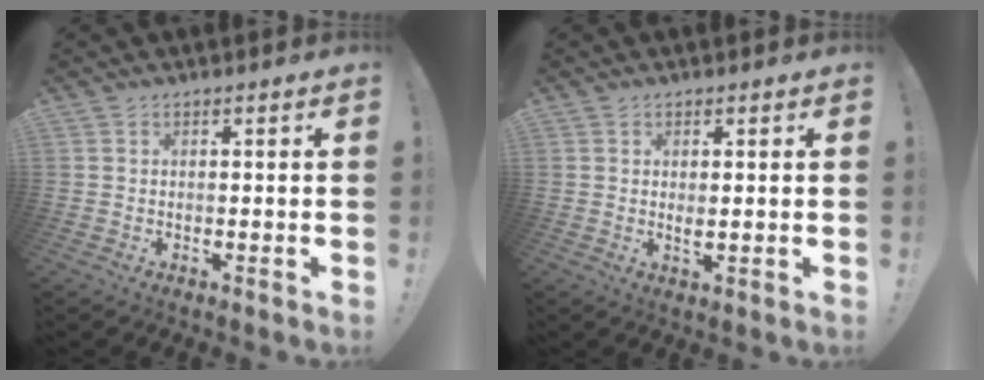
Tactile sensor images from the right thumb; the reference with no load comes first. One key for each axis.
{"total": 1.9, "fx": 0.7, "fy": 0.3, "fz": 1.8, "tx": -0.019, "ty": -0.009, "tz": 0.009}